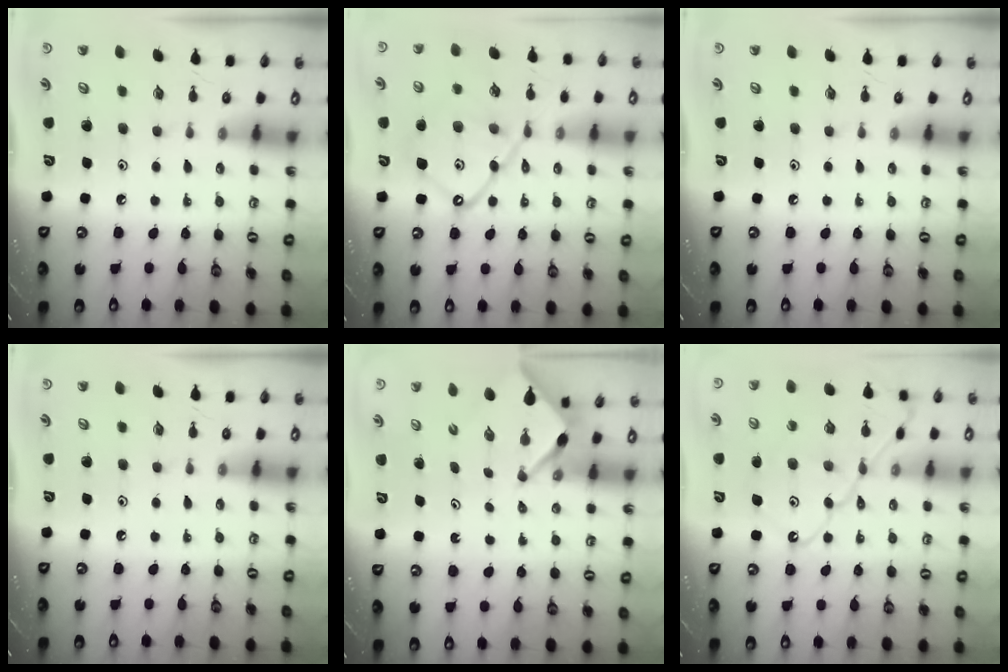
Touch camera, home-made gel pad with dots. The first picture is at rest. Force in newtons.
{"total": 15.8, "press": 15.7, "slide": 1.6}
{"total": 0.0}
{"total": 0.0}
{"total": 2.7, "press": 2.7, "slide": 0.3}
{"total": 14.1, "press": 14.0, "slide": 1.4}